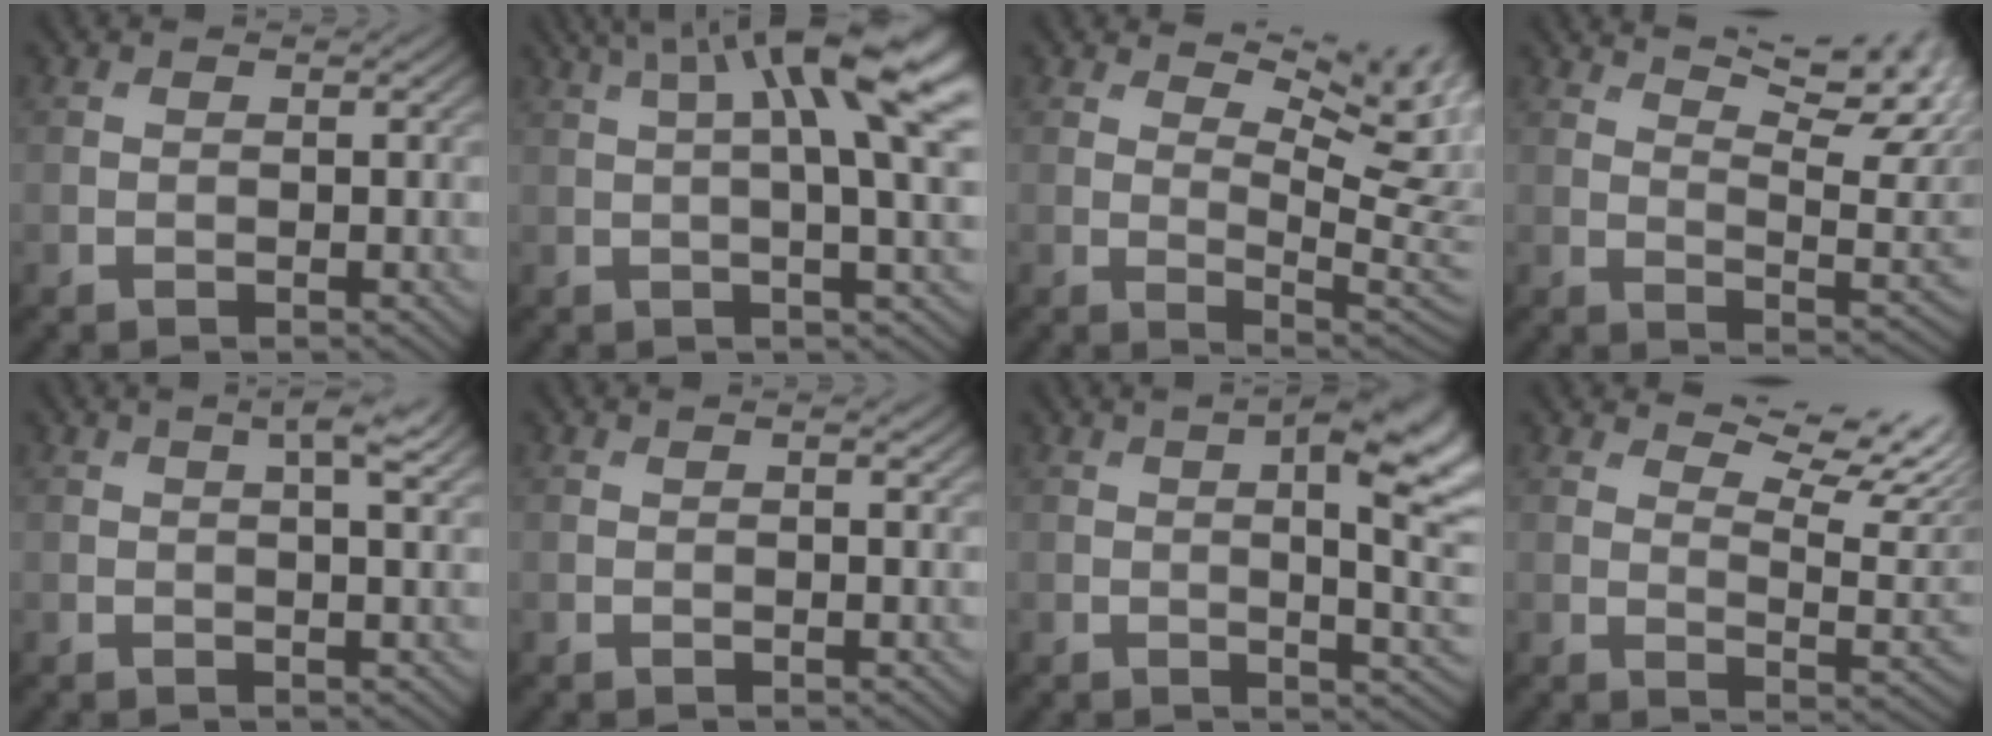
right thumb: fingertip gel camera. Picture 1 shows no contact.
{"total": 11.6, "force": [4.0, 2.3, 10.6], "torque": [-0.161, 0.017, 0.068]}
{"total": 10.4, "force": [6.1, 3.1, 7.8], "torque": [-0.138, 0.002, 0.083]}
{"total": 16.8, "force": [9.2, 6.0, 12.7], "torque": [-0.187, 0.036, 0.139]}
{"total": 3.3, "force": [1.6, 0.5, 2.9], "torque": [-0.052, -0.002, 0.027]}
{"total": 1.3, "force": [0.7, 0.2, 1.0], "torque": [-0.019, 0.001, 0.006]}
{"total": 11.0, "force": [2.4, 3.5, 10.1], "torque": [-0.144, 0.013, 0.034]}
{"total": 11.7, "force": [8.7, 3.2, 7.1], "torque": [-0.116, 0.010, 0.115]}